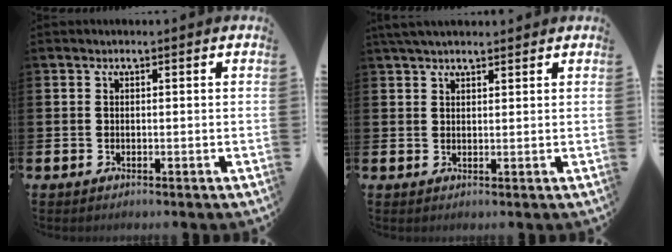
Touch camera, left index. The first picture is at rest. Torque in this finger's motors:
{"motor_torque": [0.99, -1.15, 0.25, 0.15]}